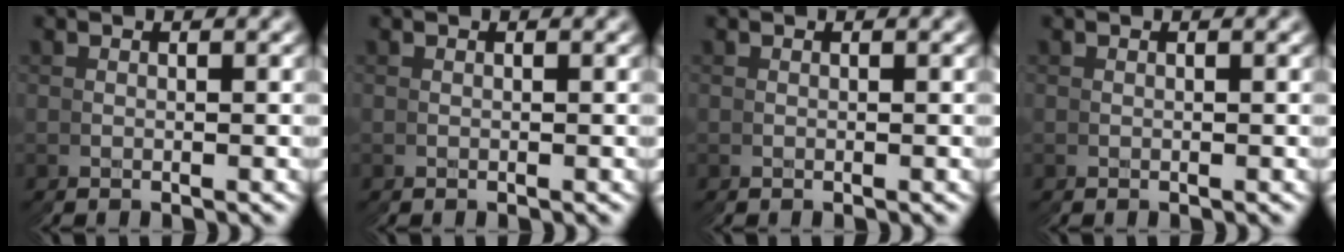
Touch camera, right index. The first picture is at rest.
{"total": 0.0}
{"total": 0.0}
{"total": 0.0}